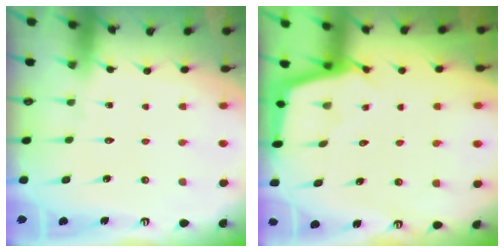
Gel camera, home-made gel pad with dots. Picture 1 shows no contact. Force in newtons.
{"total": 2.3, "press": 2.3, "slide": 0.1}